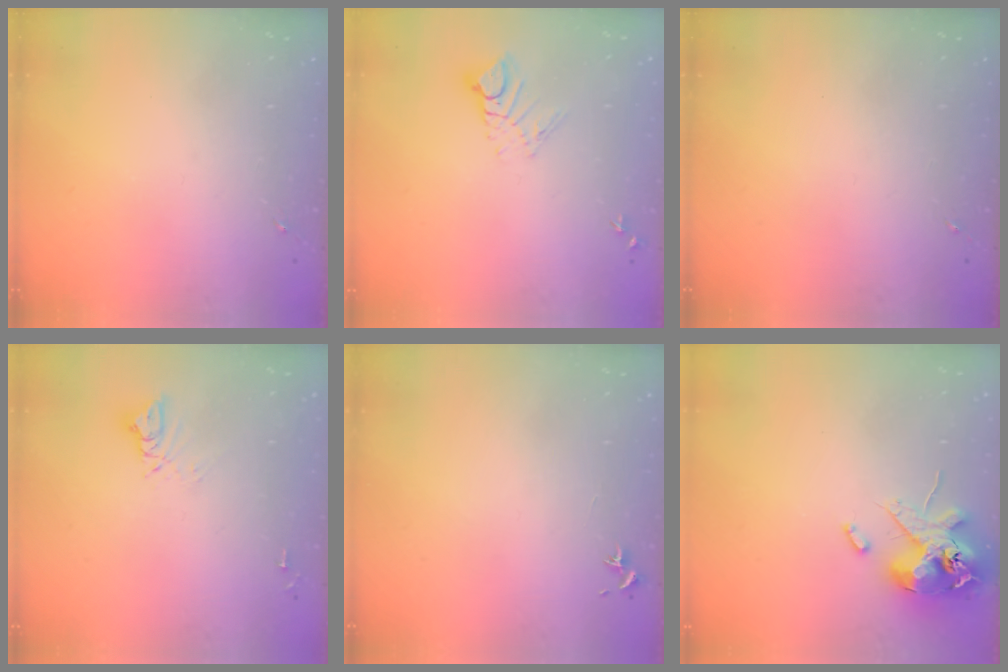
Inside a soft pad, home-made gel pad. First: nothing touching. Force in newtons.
{"total": 7.9, "press": 7.8, "slide": 0.7}
{"total": 0.0}
{"total": 7.3, "press": 7.3, "slide": 0.7}
{"total": 0.7, "press": 0.7, "slide": 0.3}
{"total": 14.1, "press": 13.9, "slide": 2.5}